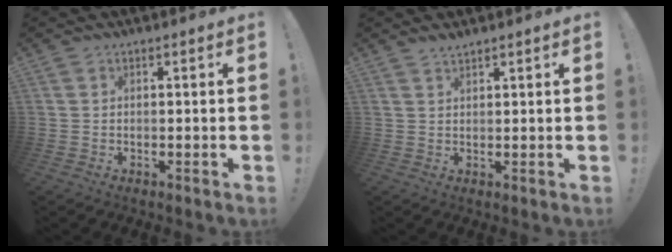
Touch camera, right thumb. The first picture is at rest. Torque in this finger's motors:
{"motor_torque": [0.00, 0.00, 0.05, -0.05, 0.00]}